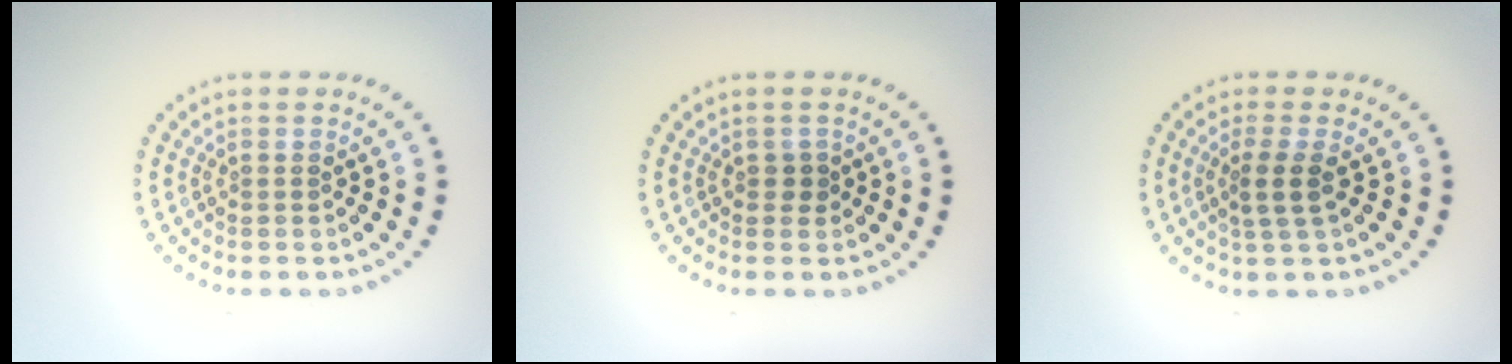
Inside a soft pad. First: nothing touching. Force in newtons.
{"total": 0.9, "press": 0.8, "slide": 0.4}
{"total": 2.2, "press": 1.7, "slide": 1.3}